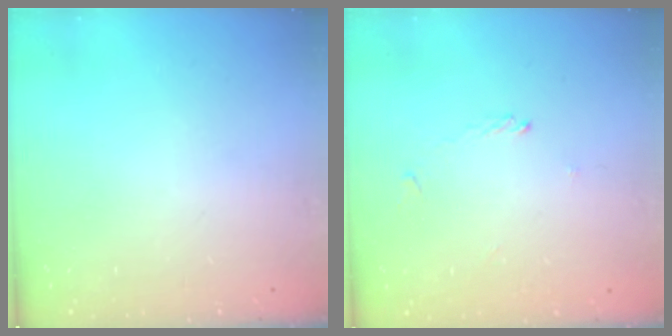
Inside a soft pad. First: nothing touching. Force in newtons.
{"total": 1.4, "press": 1.3, "slide": 0.2}